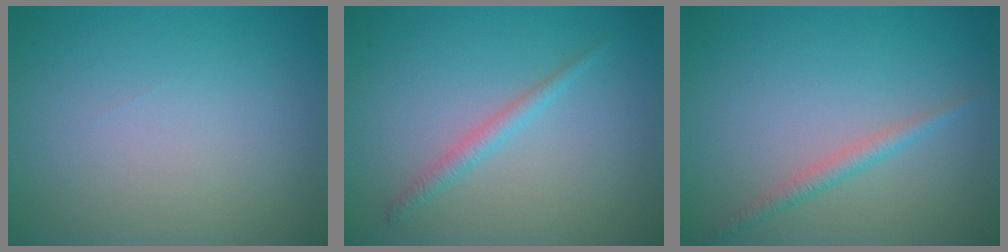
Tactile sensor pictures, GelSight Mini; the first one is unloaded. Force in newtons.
{"total": 1.4, "press": 1.4, "slide": 0.1}
{"total": 1.5, "press": 1.5, "slide": 0.1}